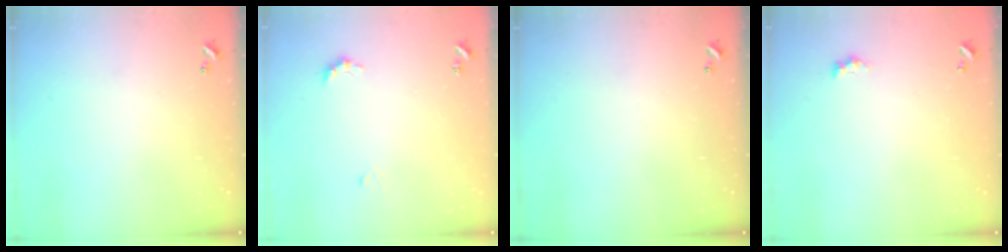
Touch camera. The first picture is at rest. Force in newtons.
{"total": 2.8, "press": 2.7, "slide": 0.6}
{"total": 0.0}
{"total": 2.7, "press": 2.6, "slide": 0.6}